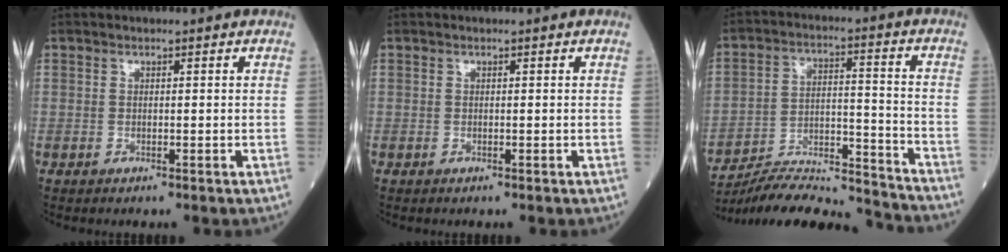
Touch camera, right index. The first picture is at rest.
{"total": 0.0}
{"total": 17.6, "force": [-17.2, 0.6, 3.5], "torque": [-0.068, 0.021, -0.269]}